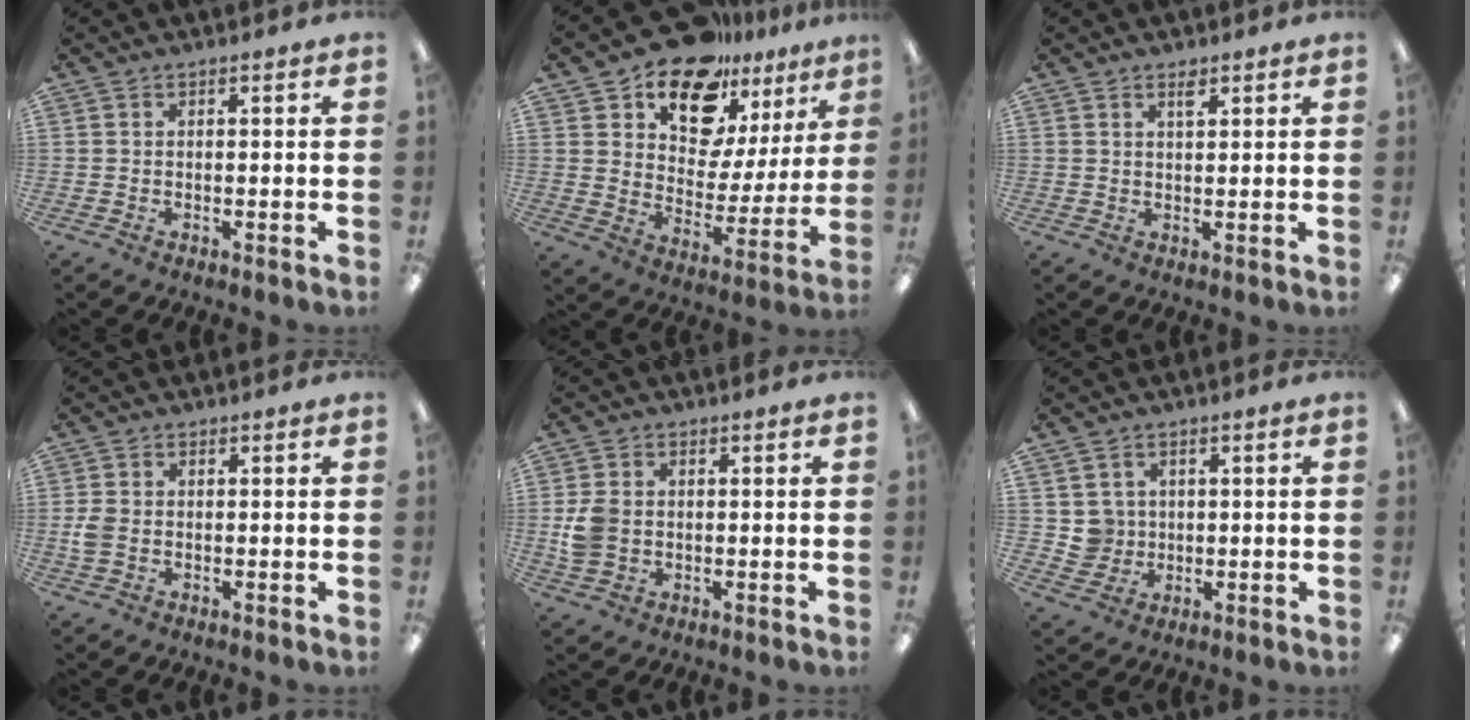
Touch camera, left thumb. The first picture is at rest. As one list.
[{"total": 17.0, "force": [13.5, 8.5, 5.6], "torque": [-0.106, -0.102, 0.245]}, {"total": 2.1, "force": [1.6, 0.7, 1.1], "torque": [-0.018, -0.002, 0.027]}, {"total": 3.3, "force": [-0.4, 2.4, 2.3], "torque": [-0.054, 0.001, -0.010]}, {"total": 6.2, "force": [-0.2, 5.0, 3.7], "torque": [-0.072, 0.007, -0.001]}, {"total": 4.5, "force": [1.0, 4.4, 0.1], "torque": [-0.002, 0.004, 0.019]}]